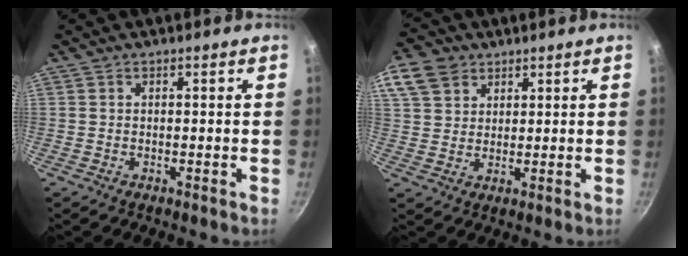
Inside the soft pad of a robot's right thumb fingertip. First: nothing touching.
{"total": 10.7, "force": [5.5, 8.0, 4.5], "torque": [-0.086, 0.006, 0.102]}